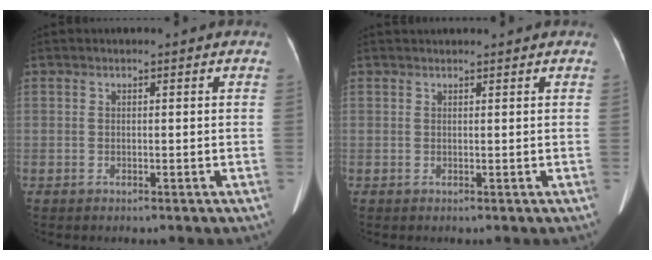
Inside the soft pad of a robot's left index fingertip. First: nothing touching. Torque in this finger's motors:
{"motor_torque": [-0.04, 0.00, -0.01, -0.01]}